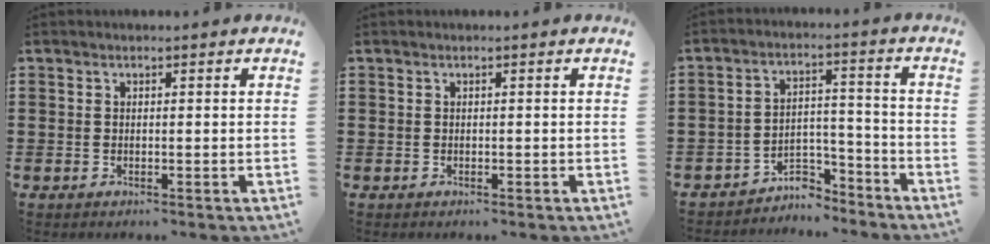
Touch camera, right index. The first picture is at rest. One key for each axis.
{"total": 0.0}
{"total": 5.2, "fx": -4.9, "fy": 1.3, "fz": 1.0, "tx": -0.029, "ty": 0.007, "tz": -0.101}